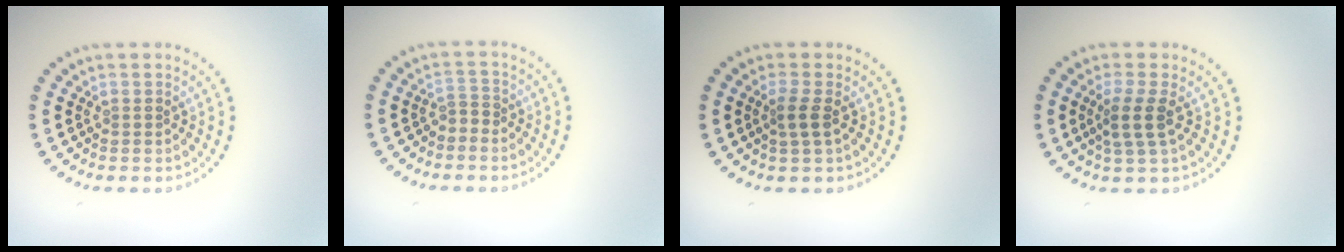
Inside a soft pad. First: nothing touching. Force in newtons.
{"total": 1.0, "press": 0.8, "slide": 0.7}
{"total": 1.7, "press": 1.4, "slide": 0.9}
{"total": 2.5, "press": 2.0, "slide": 1.4}